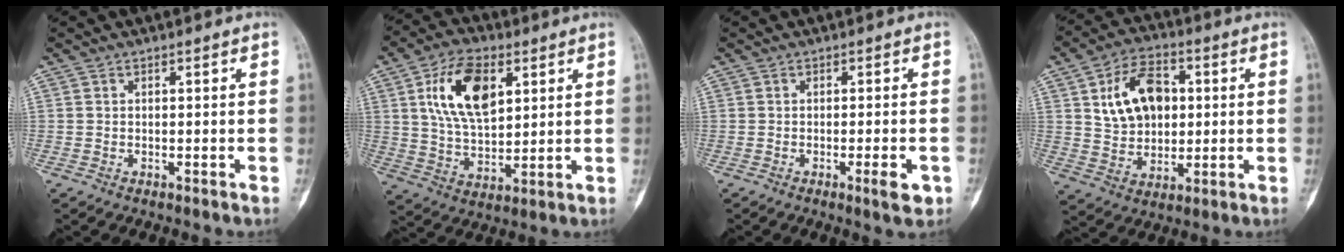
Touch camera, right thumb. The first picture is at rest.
{"total": 14.6, "force": [5.1, 8.1, 11.1], "torque": [-0.183, -0.014, 0.097]}
{"total": 4.0, "force": [-1.6, 0.9, 3.5], "torque": [-0.046, -0.001, -0.021]}
{"total": 13.4, "force": [3.0, 9.2, 9.3], "torque": [-0.126, 0.002, 0.053]}